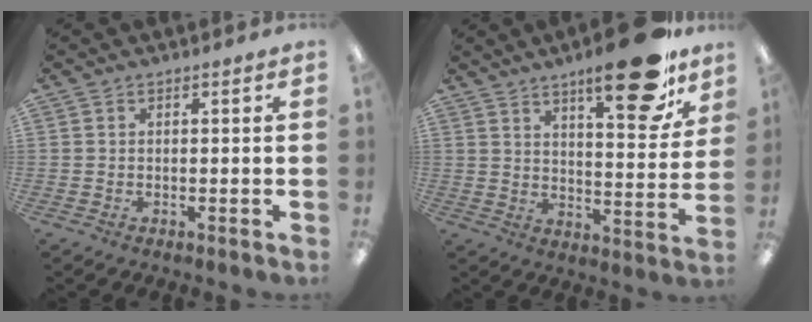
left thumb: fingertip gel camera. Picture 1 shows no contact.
{"total": 19.6, "force": [13.0, 6.7, 13.0], "torque": [-0.169, -0.082, 0.203]}